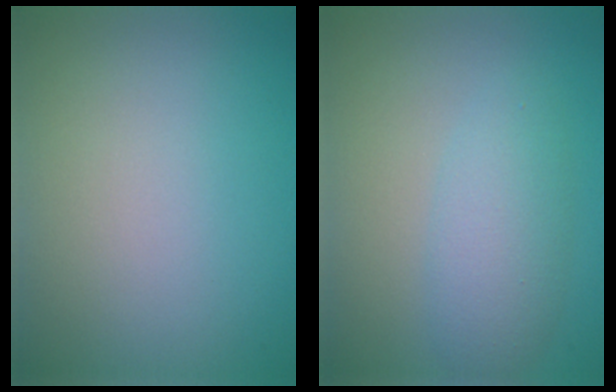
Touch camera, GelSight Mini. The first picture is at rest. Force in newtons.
{"total": 3.3, "press": 3.3, "slide": 0.1}